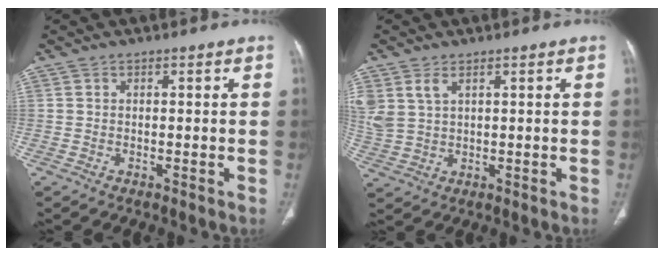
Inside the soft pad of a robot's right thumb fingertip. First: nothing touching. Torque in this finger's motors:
{"motor_torque": [-0.06, 0.11, 0.55, -0.40, 0.14]}